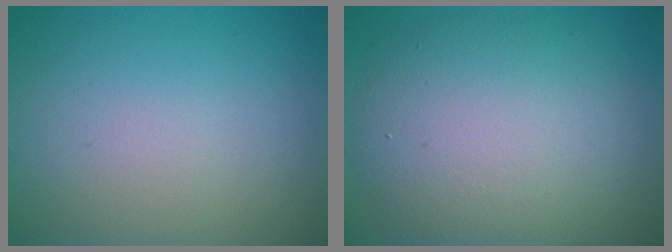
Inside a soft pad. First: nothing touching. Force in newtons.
{"total": 9.7, "press": 9.7, "slide": 0.7}